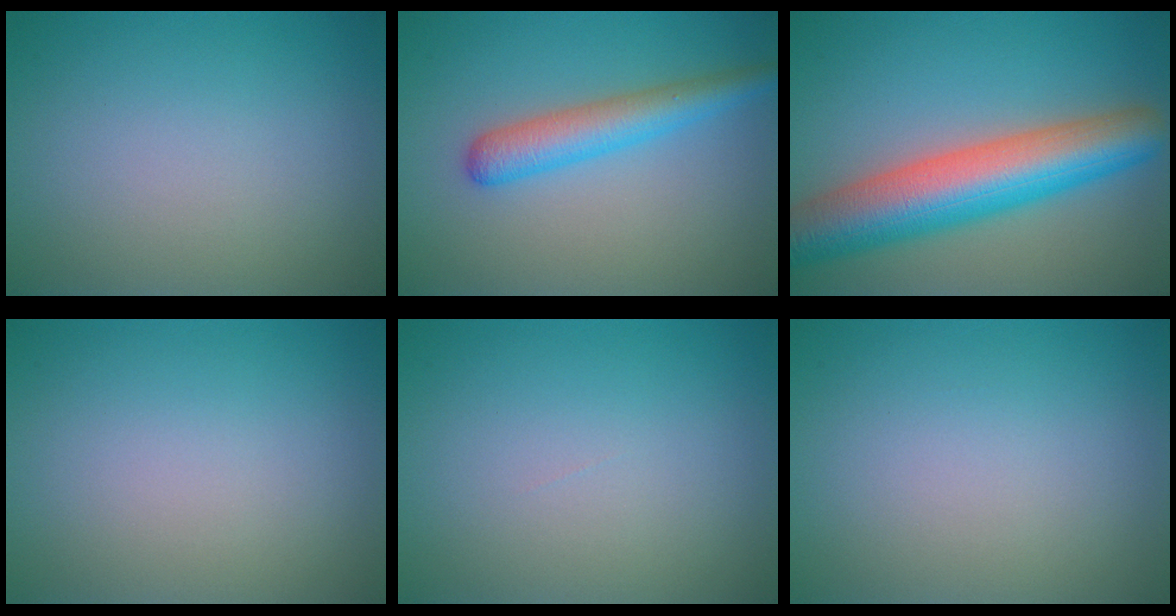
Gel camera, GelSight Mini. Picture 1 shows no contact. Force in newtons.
{"total": 3.9, "press": 3.9, "slide": 0.1}
{"total": 10.1, "press": 10.0, "slide": 0.4}
{"total": 0.0}
{"total": 0.0}
{"total": 0.0}